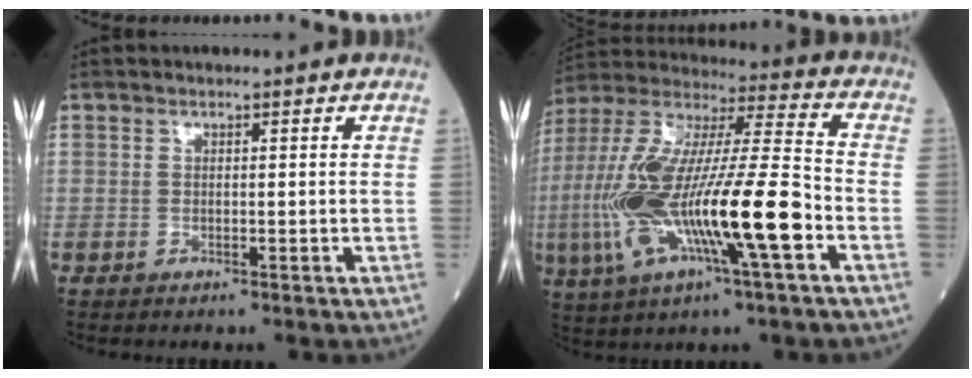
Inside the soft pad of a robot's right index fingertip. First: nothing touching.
{"total": 23.3, "force": [-6.2, 3.0, 22.2], "torque": [-0.469, -0.024, -0.113]}